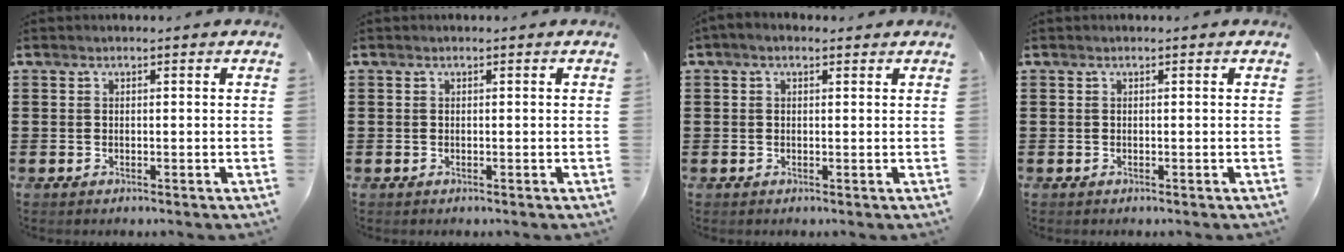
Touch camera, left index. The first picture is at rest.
{"total": 0.0}
{"total": 1.1, "force": [0.2, 0.6, 0.8], "torque": [-0.017, 0.006, 0.002]}
{"total": 0.0}